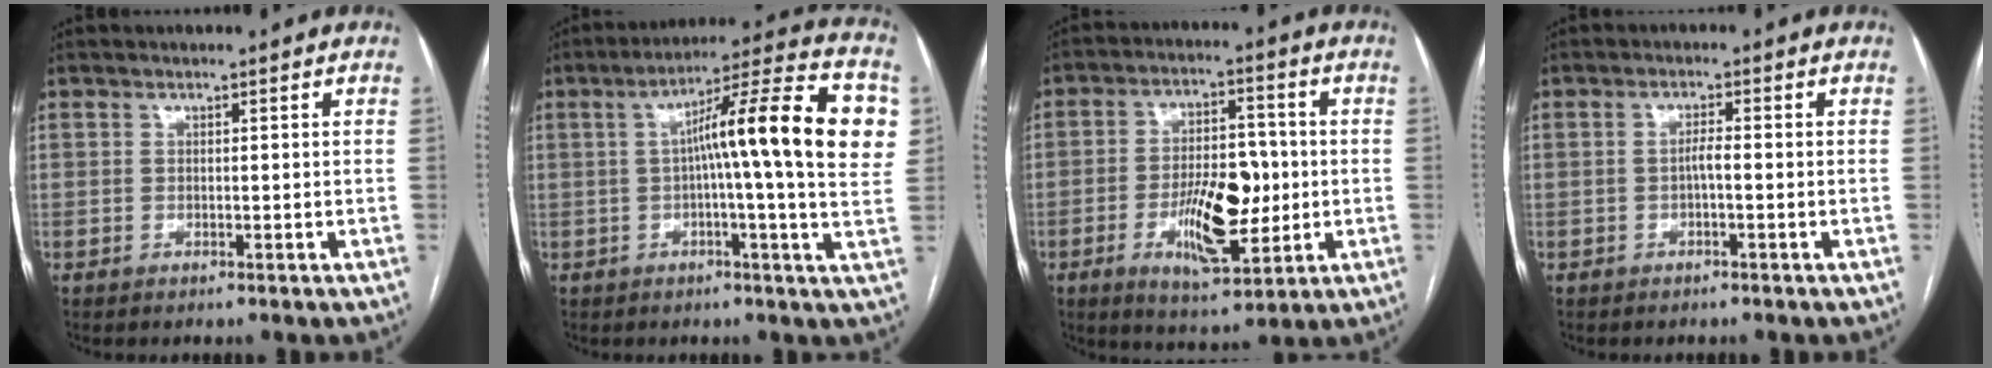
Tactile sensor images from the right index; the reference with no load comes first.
{"total": 18.5, "force": [2.6, 0.7, 18.3], "torque": [-0.263, 0.029, 0.026]}
{"total": 12.0, "force": [-2.4, 4.5, 10.9], "torque": [-0.191, 0.004, -0.033]}
{"total": 1.7, "force": [-0.4, 0.2, 1.6], "torque": [-0.028, 0.003, -0.008]}